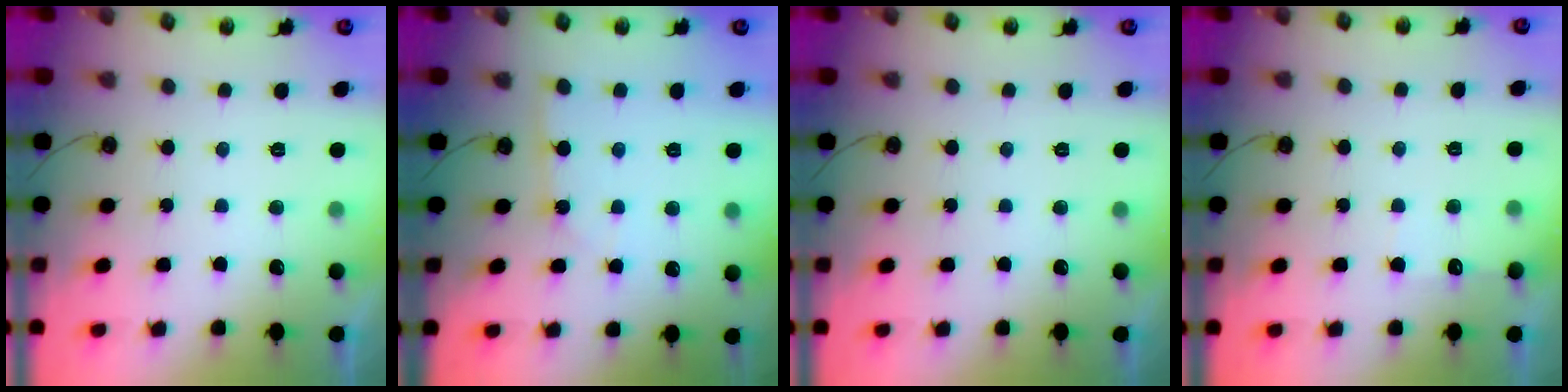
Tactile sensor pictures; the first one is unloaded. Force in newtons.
{"total": 2.2, "press": 2.2, "slide": 0.2}
{"total": 0.0}
{"total": 3.8, "press": 3.8, "slide": 0.5}